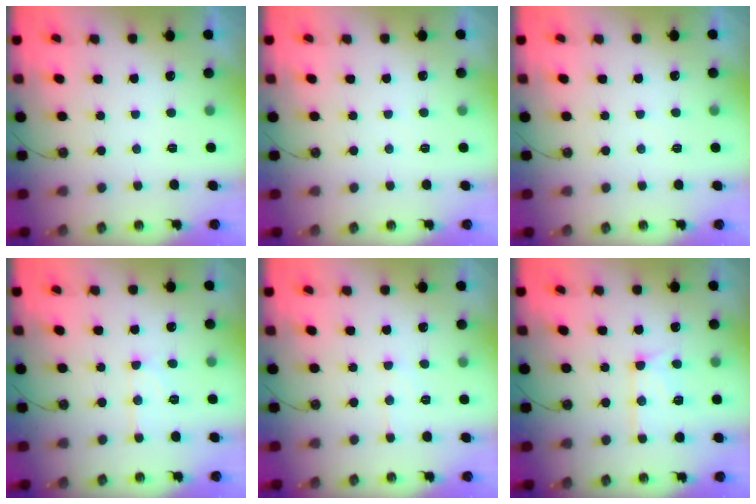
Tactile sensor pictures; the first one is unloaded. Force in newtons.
{"total": 1.8, "press": 1.8, "slide": 0.4}
{"total": 2.9, "press": 2.9, "slide": 0.4}
{"total": 8.4, "press": 8.3, "slide": 0.8}
{"total": 5.9, "press": 5.9, "slide": 0.7}
{"total": 12.8, "press": 12.7, "slide": 1.2}